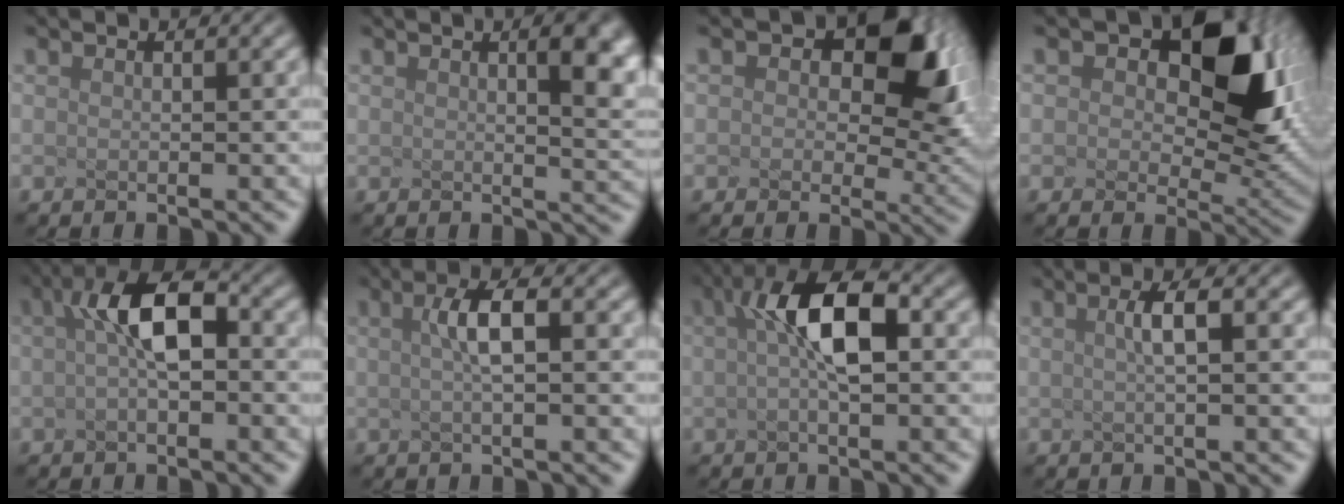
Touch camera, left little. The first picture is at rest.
{"total": 4.5, "force": [1.6, 1.2, 4.0], "torque": [-0.041, 0.015, 0.047]}
{"total": 7.7, "force": [1.4, 4.6, 5.9], "torque": [-0.105, -0.014, 0.060]}
{"total": 8.7, "force": [2.3, 5.3, 6.5], "torque": [-0.118, -0.017, 0.075]}
{"total": 3.5, "force": [-0.8, 0.5, 3.4], "torque": [-0.090, 0.005, 0.019]}
{"total": 2.0, "force": [-0.9, -0.4, 1.8], "torque": [-0.057, 0.001, 0.019]}
{"total": 4.4, "force": [-0.3, 0.6, 4.3], "torque": [-0.102, 0.005, 0.030]}
{"total": 1.6, "force": [-1.0, -0.6, 1.2], "torque": [-0.044, -0.001, 0.018]}